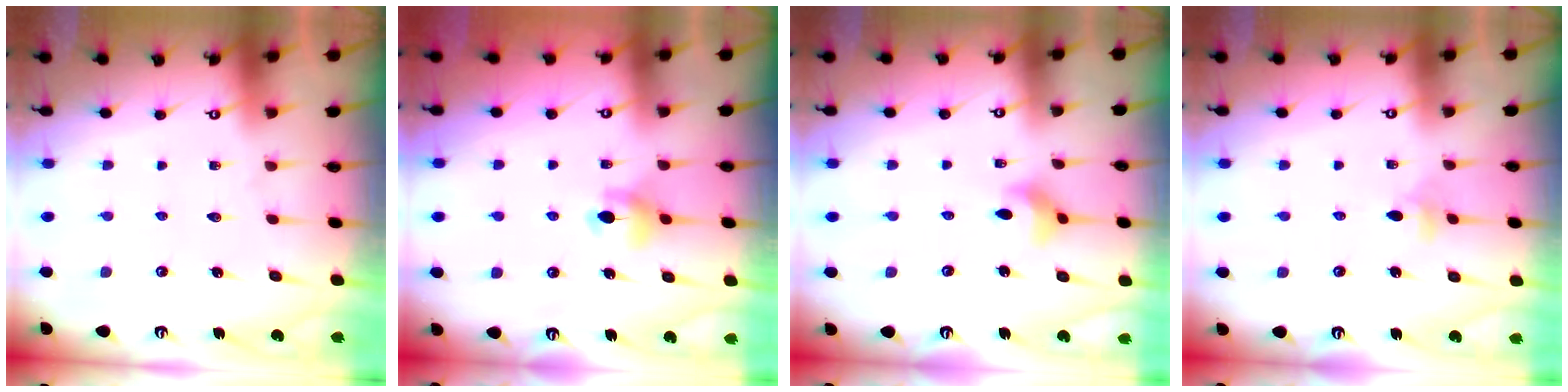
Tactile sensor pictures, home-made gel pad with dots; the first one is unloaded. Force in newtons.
{"total": 6.2, "press": 6.1, "slide": 1.0}
{"total": 5.9, "press": 5.8, "slide": 1.4}
{"total": 4.4, "press": 4.3, "slide": 1.1}